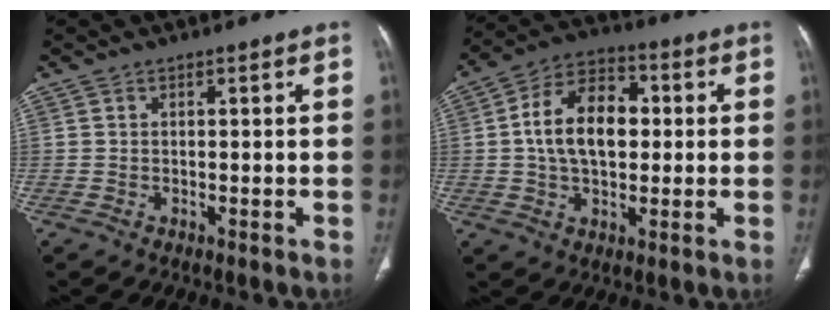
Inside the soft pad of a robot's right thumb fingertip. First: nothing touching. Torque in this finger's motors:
{"motor_torque": [-0.12, 0.60, 0.34, 0.32, 0.13]}